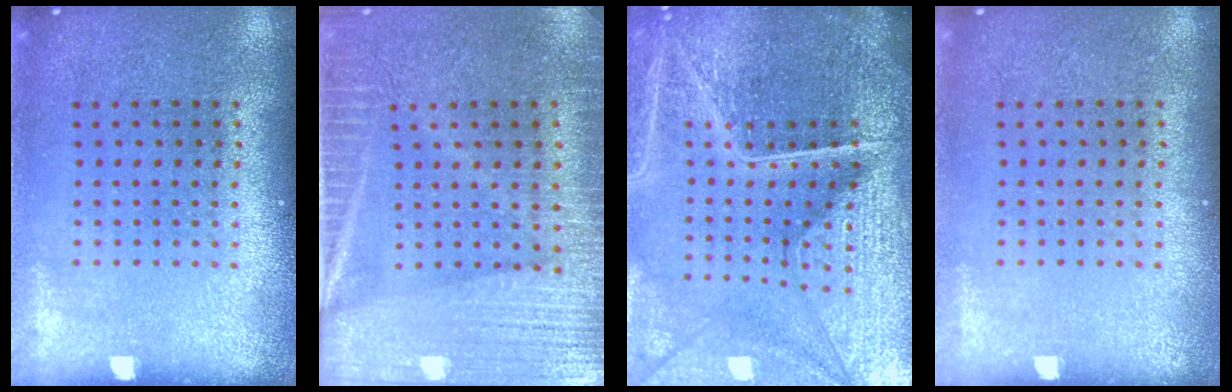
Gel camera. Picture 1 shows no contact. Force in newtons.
{"total": 4.1, "press": 3.7, "slide": 1.8}
{"total": 6.5, "press": 5.8, "slide": 3.1}
{"total": 0.0}